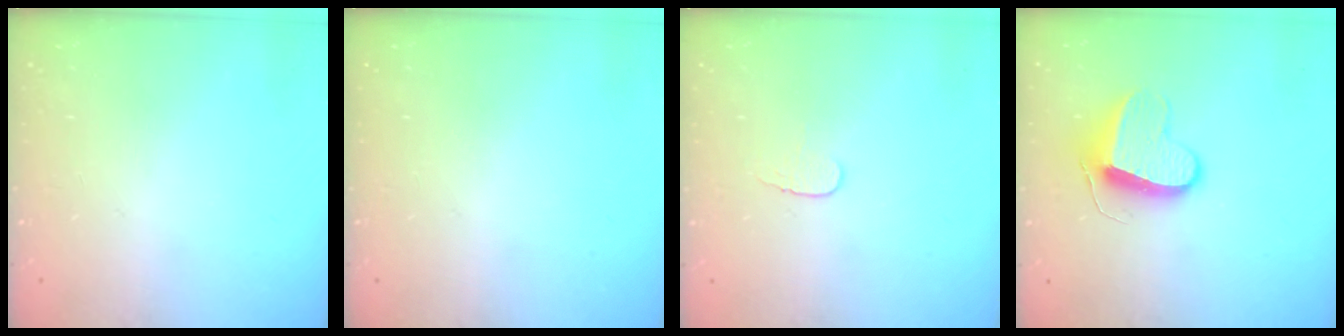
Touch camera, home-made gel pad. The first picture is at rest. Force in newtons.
{"total": 0.0}
{"total": 3.8, "press": 3.8, "slide": 0.4}
{"total": 10.0, "press": 10.0, "slide": 0.6}